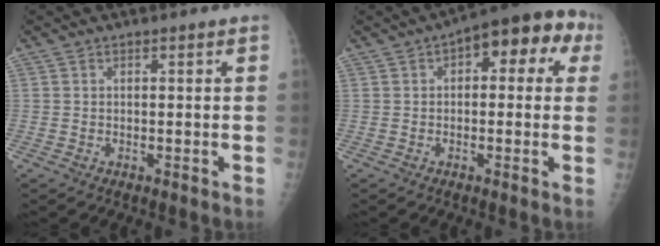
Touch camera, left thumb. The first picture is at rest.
{"total": 11.2, "force": [3.6, 5.7, 9.0], "torque": [-0.074, 0.035, 0.036]}